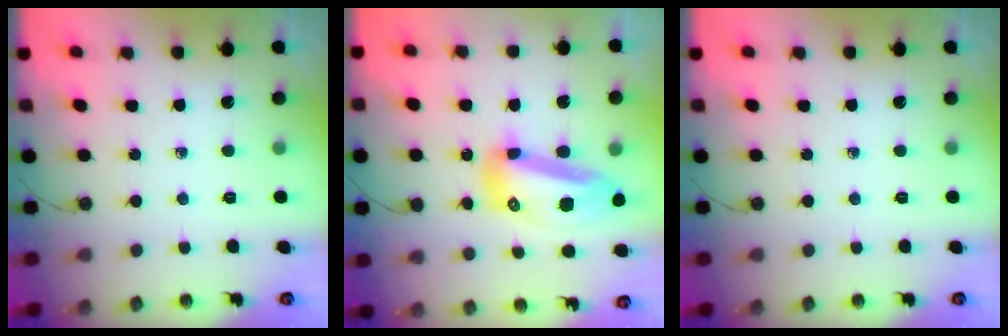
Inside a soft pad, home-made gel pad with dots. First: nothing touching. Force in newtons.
{"total": 16.1, "press": 16.0, "slide": 1.7}
{"total": 0.0}